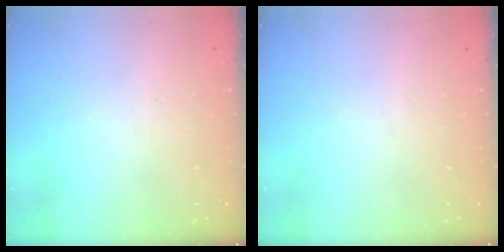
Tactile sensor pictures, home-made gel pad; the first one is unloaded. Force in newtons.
{"total": 0.0}